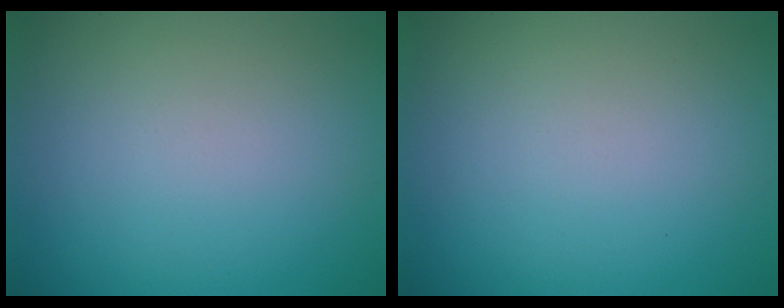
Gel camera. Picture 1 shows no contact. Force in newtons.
{"total": 0.0}